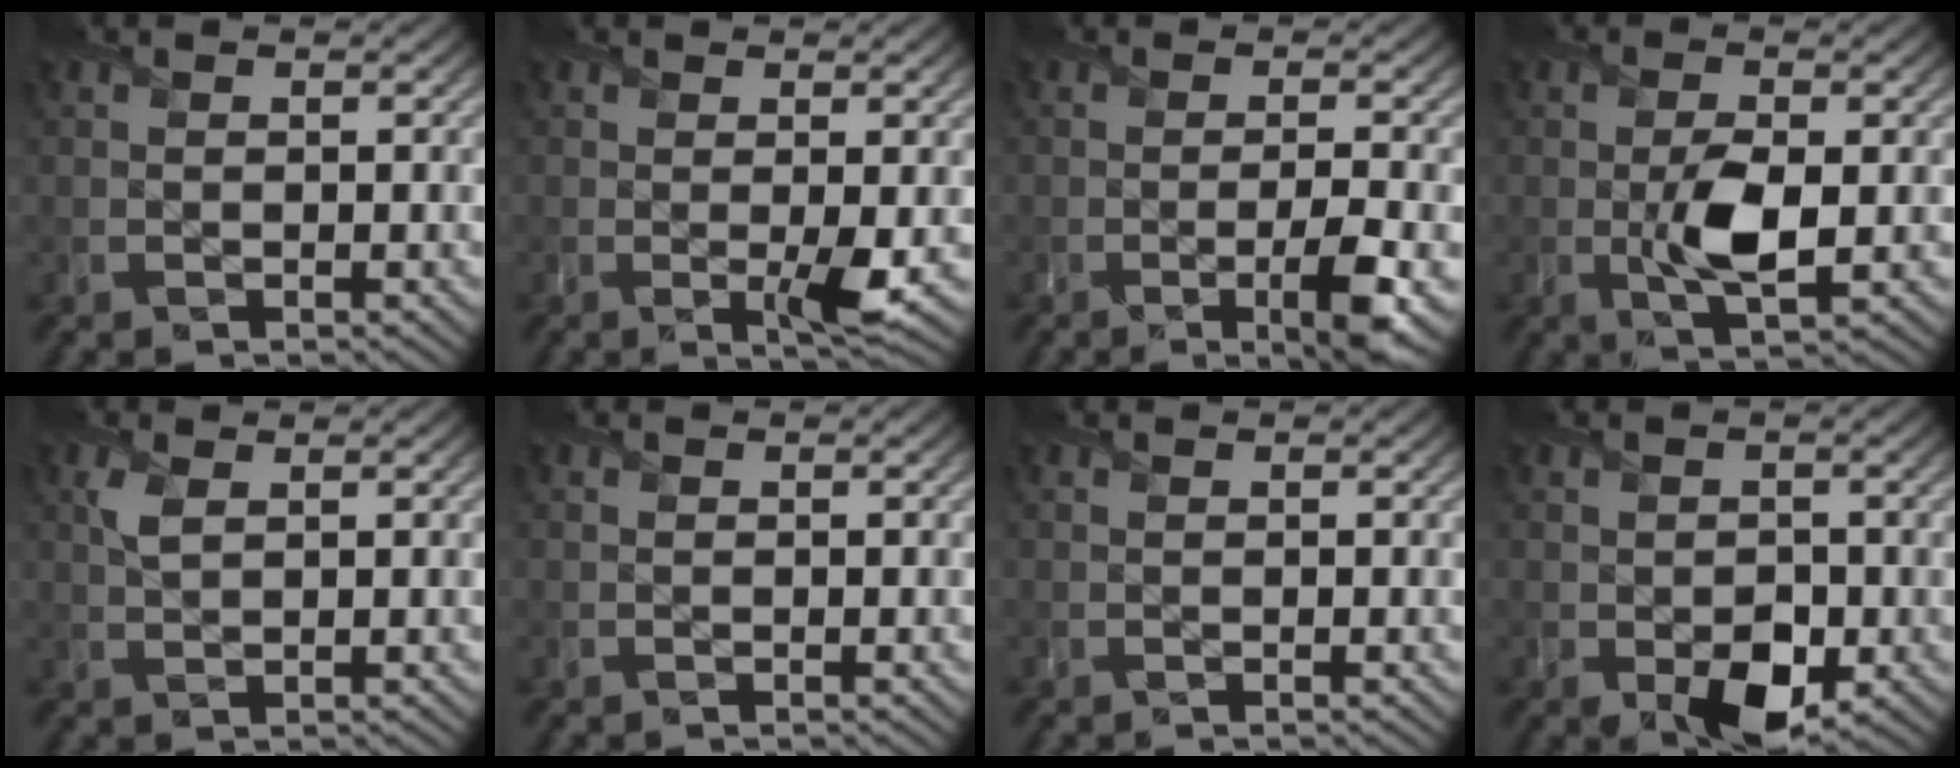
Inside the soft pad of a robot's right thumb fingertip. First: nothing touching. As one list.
[{"total": 2.3, "force": [0.0, 0.4, 2.3], "torque": [-0.042, -0.008, -0.001]}, {"total": 5.2, "force": [-2.0, 1.0, 4.7], "torque": [-0.078, -0.002, -0.035]}, {"total": 5.2, "force": [-0.5, 2.5, 4.5], "torque": [-0.096, -0.008, -0.006]}, {"total": 2.1, "force": [1.0, 0.9, 1.6], "torque": [-0.046, 0.004, 0.020]}, {"total": 0.0}, {"total": 0.0}, {"total": 5.1, "force": [-1.7, 3.5, 3.3], "torque": [-0.061, -0.023, -0.023]}]